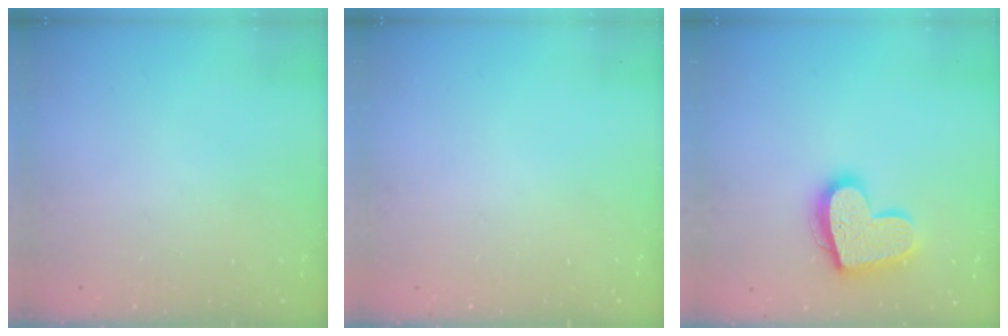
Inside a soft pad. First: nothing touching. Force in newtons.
{"total": 0.0}
{"total": 17.4, "press": 17.3, "slide": 1.4}